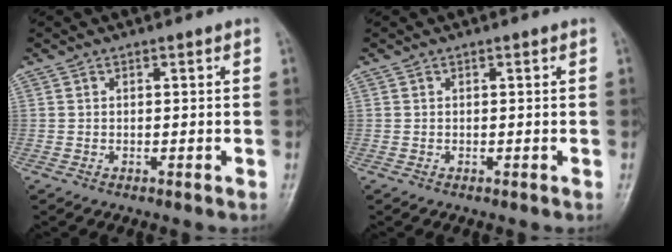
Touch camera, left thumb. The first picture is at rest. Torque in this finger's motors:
{"motor_torque": [0.00, 0.00, 0.00, 0.00, 0.00]}